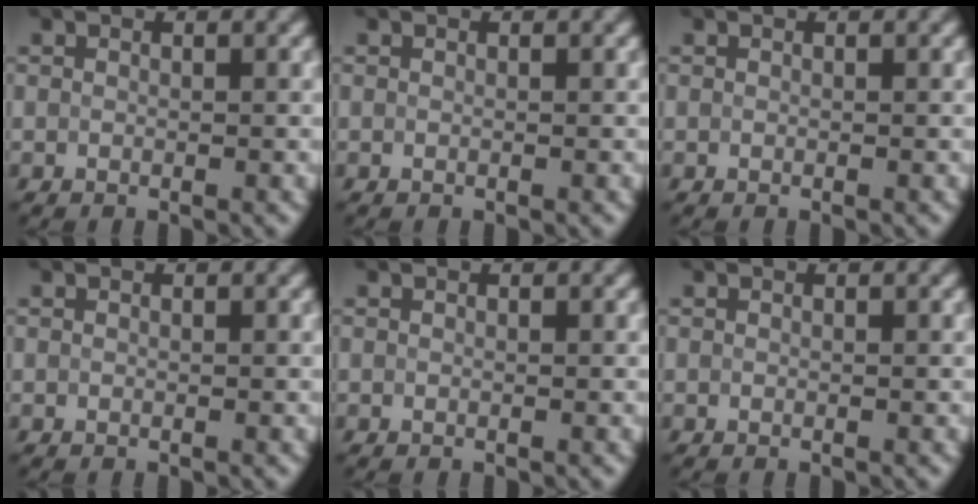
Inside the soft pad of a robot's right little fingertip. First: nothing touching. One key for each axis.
{"total": 0.0}
{"total": 0.0}
{"total": 0.0}
{"total": 0.0}
{"total": 0.0}